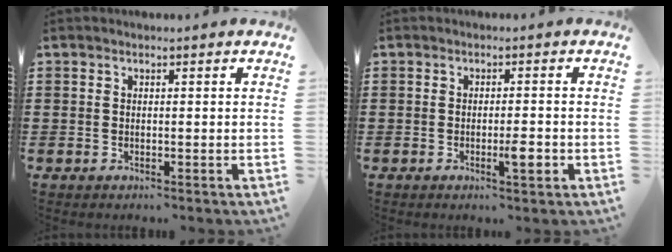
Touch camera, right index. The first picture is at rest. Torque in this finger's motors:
{"motor_torque": [1.10, -0.27, 0.23, 0.10]}